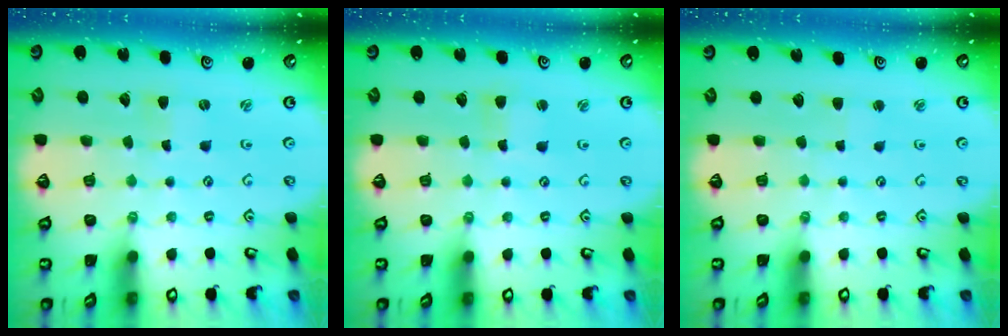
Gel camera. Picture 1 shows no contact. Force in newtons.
{"total": 1.5, "press": 1.5, "slide": 0.2}
{"total": 1.3, "press": 1.3, "slide": 0.2}